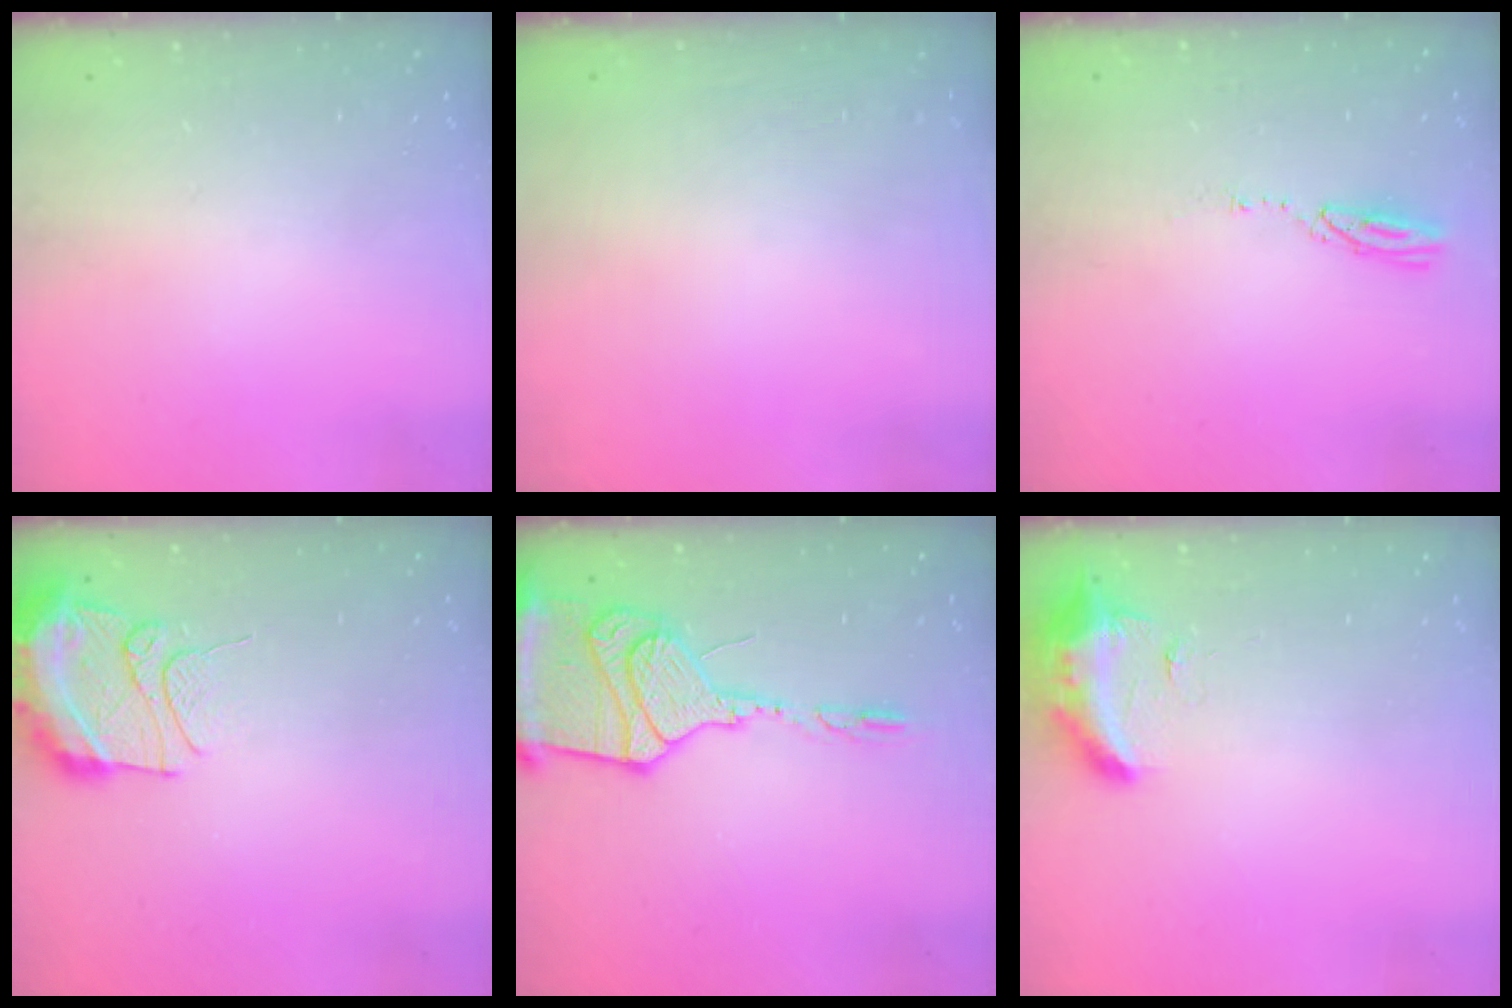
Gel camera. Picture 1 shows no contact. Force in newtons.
{"total": 0.0}
{"total": 3.6, "press": 3.6, "slide": 0.3}
{"total": 12.8, "press": 12.6, "slide": 2.5}
{"total": 20.1, "press": 20.0, "slide": 2.3}
{"total": 9.4, "press": 9.1, "slide": 2.2}